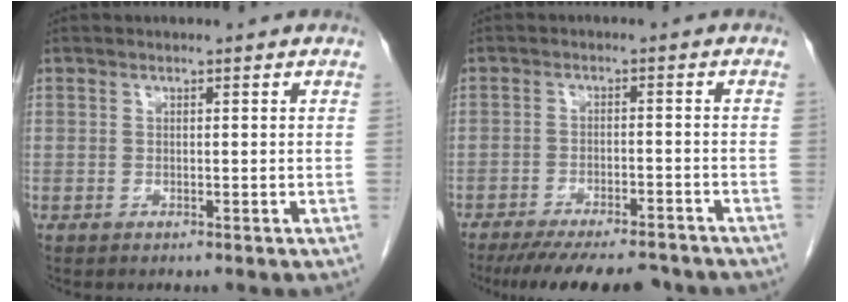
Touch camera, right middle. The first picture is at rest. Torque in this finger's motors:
{"motor_torque": [1.23, -0.91, 0.12, 0.09]}